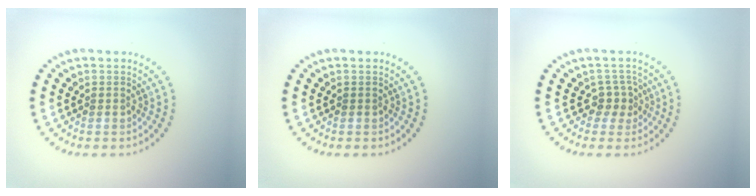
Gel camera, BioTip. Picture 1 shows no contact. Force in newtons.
{"total": 0.0}
{"total": 1.8, "press": 1.4, "slide": 1.1}